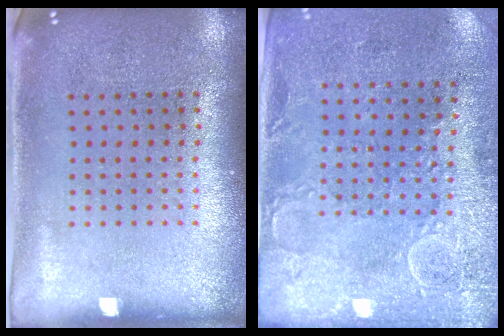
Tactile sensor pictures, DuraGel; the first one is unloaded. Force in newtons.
{"total": 2.9, "press": 2.5, "slide": 1.5}